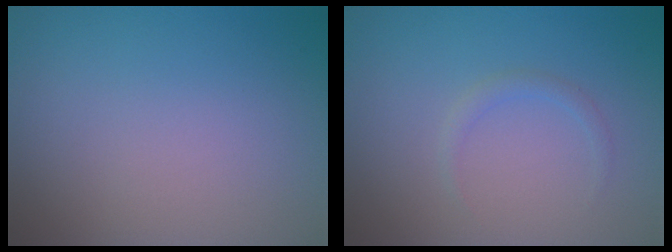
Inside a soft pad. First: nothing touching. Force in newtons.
{"total": 0.9, "press": 0.9, "slide": 0.1}